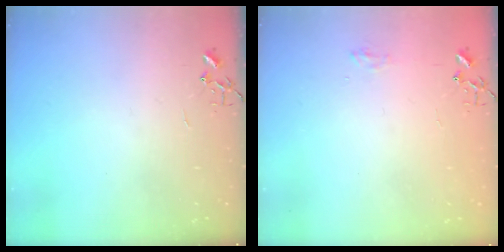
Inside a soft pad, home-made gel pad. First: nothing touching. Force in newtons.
{"total": 6.0, "press": 5.9, "slide": 0.8}